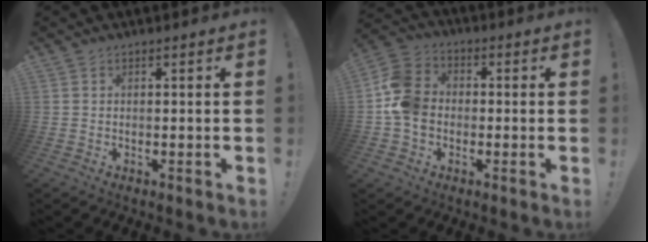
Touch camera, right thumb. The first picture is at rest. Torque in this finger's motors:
{"motor_torque": [1.57, 1.54, 1.03, -0.31, 0.06]}